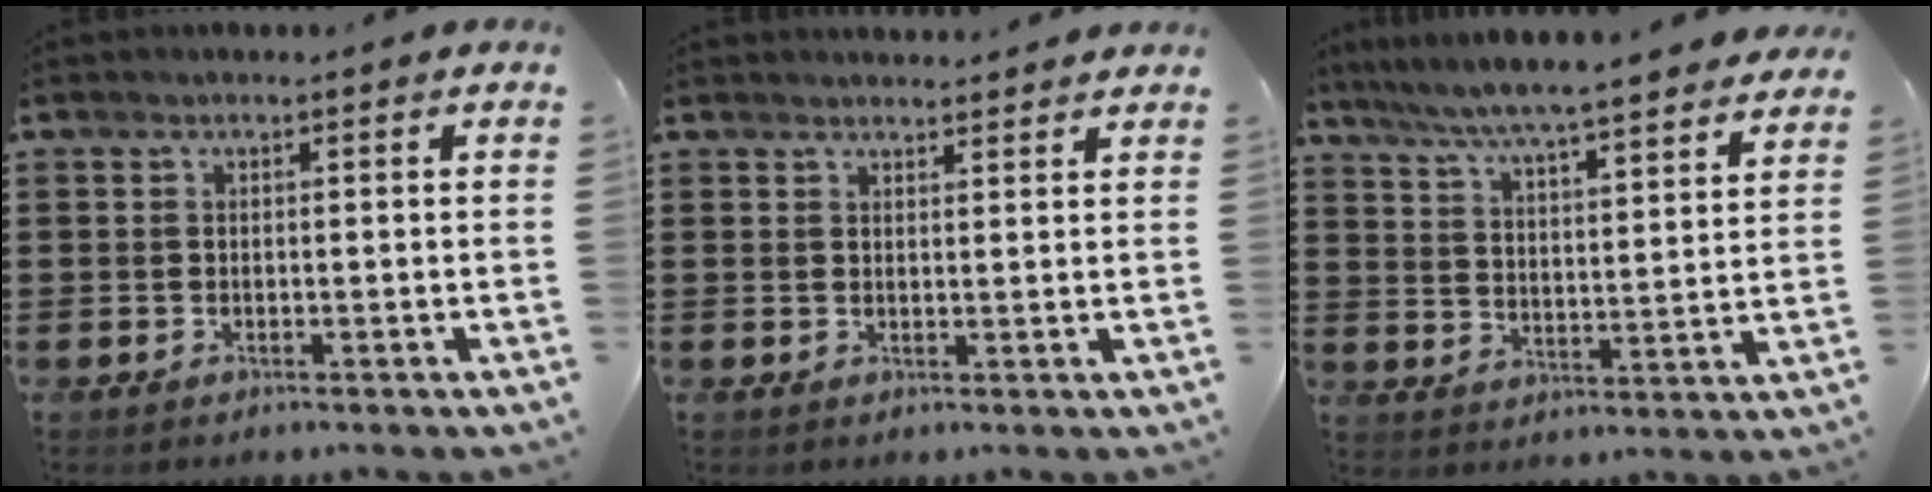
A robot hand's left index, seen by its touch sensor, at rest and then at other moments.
{"total": 1.8, "force": [1.8, 0.1, 0.0], "torque": [-0.004, 0.000, 0.034]}
{"total": 5.9, "force": [5.5, -0.4, 1.9], "torque": [-0.064, -0.038, 0.092]}